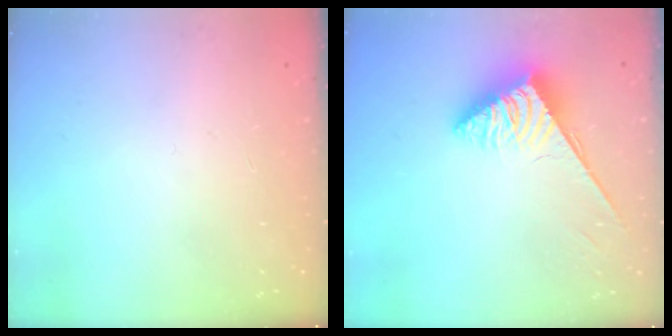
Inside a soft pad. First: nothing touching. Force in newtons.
{"total": 3.6, "press": 3.6, "slide": 0.6}